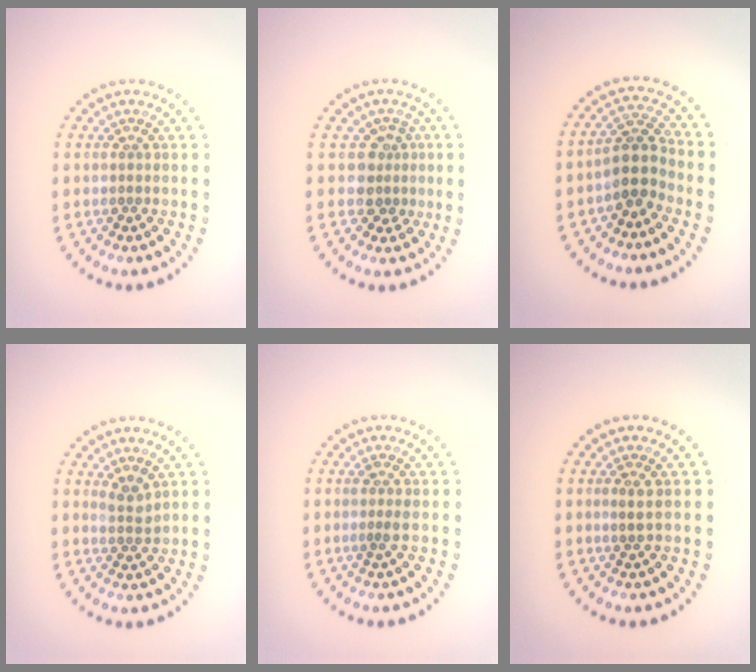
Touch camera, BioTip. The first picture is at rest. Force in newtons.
{"total": 2.3, "press": 1.8, "slide": 1.5}
{"total": 3.4, "press": 2.8, "slide": 1.9}
{"total": 1.6, "press": 1.3, "slide": 1.0}
{"total": 1.1, "press": 0.8, "slide": 0.7}
{"total": 1.0, "press": 0.8, "slide": 0.6}